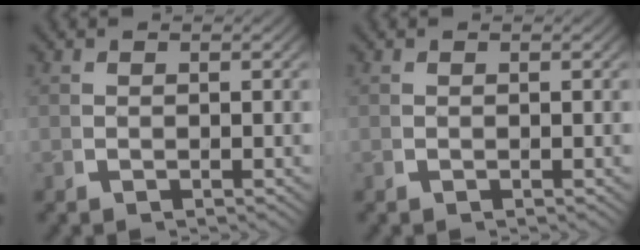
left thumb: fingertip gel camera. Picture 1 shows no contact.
{"total": 0.0}